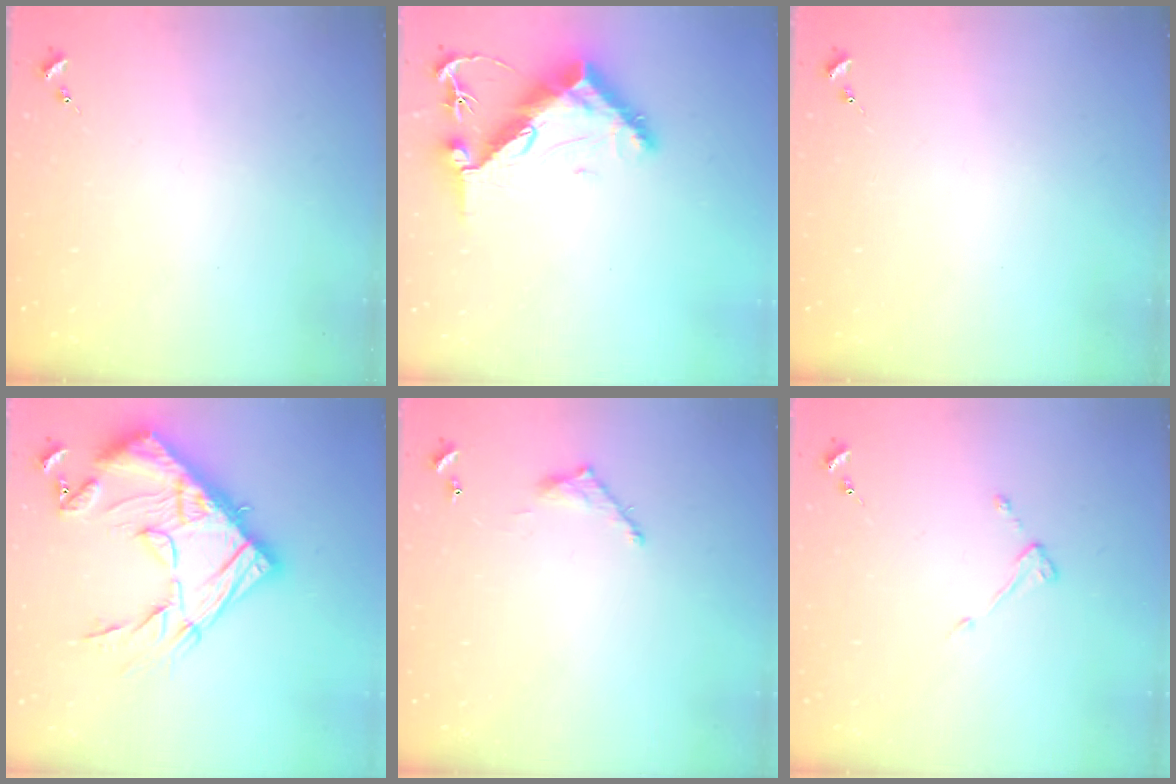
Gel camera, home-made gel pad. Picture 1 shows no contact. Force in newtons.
{"total": 11.0, "press": 10.9, "slide": 1.0}
{"total": 0.0}
{"total": 30.1, "press": 30.0, "slide": 2.9}
{"total": 6.3, "press": 6.3, "slide": 0.4}
{"total": 3.8, "press": 3.8, "slide": 0.3}